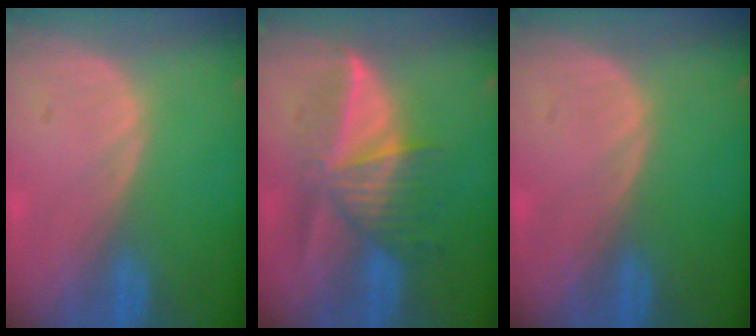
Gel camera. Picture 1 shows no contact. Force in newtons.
{"total": 6.9, "press": 6.9, "slide": 0.2}
{"total": 0.0}